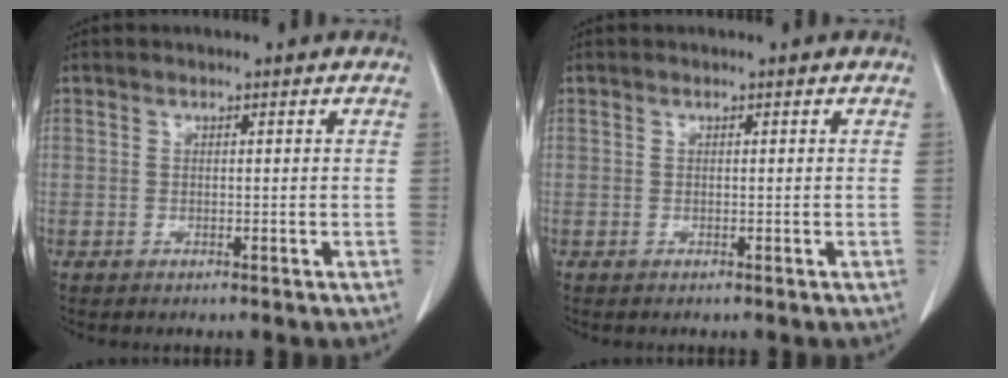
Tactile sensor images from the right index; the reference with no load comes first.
{"total": 0.0}